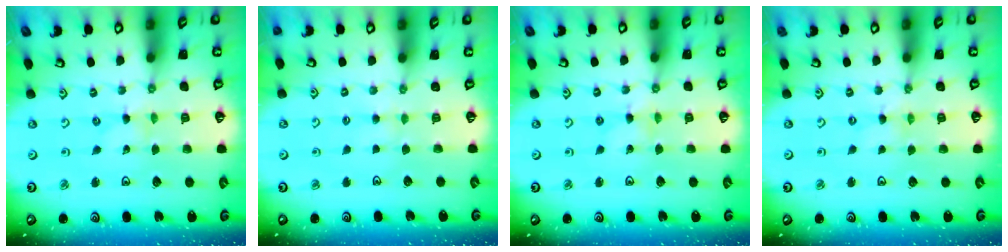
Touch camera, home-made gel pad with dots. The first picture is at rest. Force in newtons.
{"total": 2.2, "press": 2.2, "slide": 0.4}
{"total": 1.4, "press": 1.4, "slide": 0.2}
{"total": 0.0}